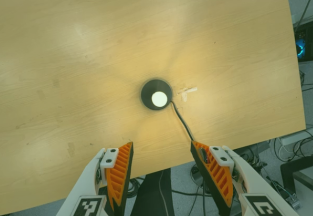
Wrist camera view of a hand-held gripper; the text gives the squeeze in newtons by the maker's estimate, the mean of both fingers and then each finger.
{"total": 0.0}